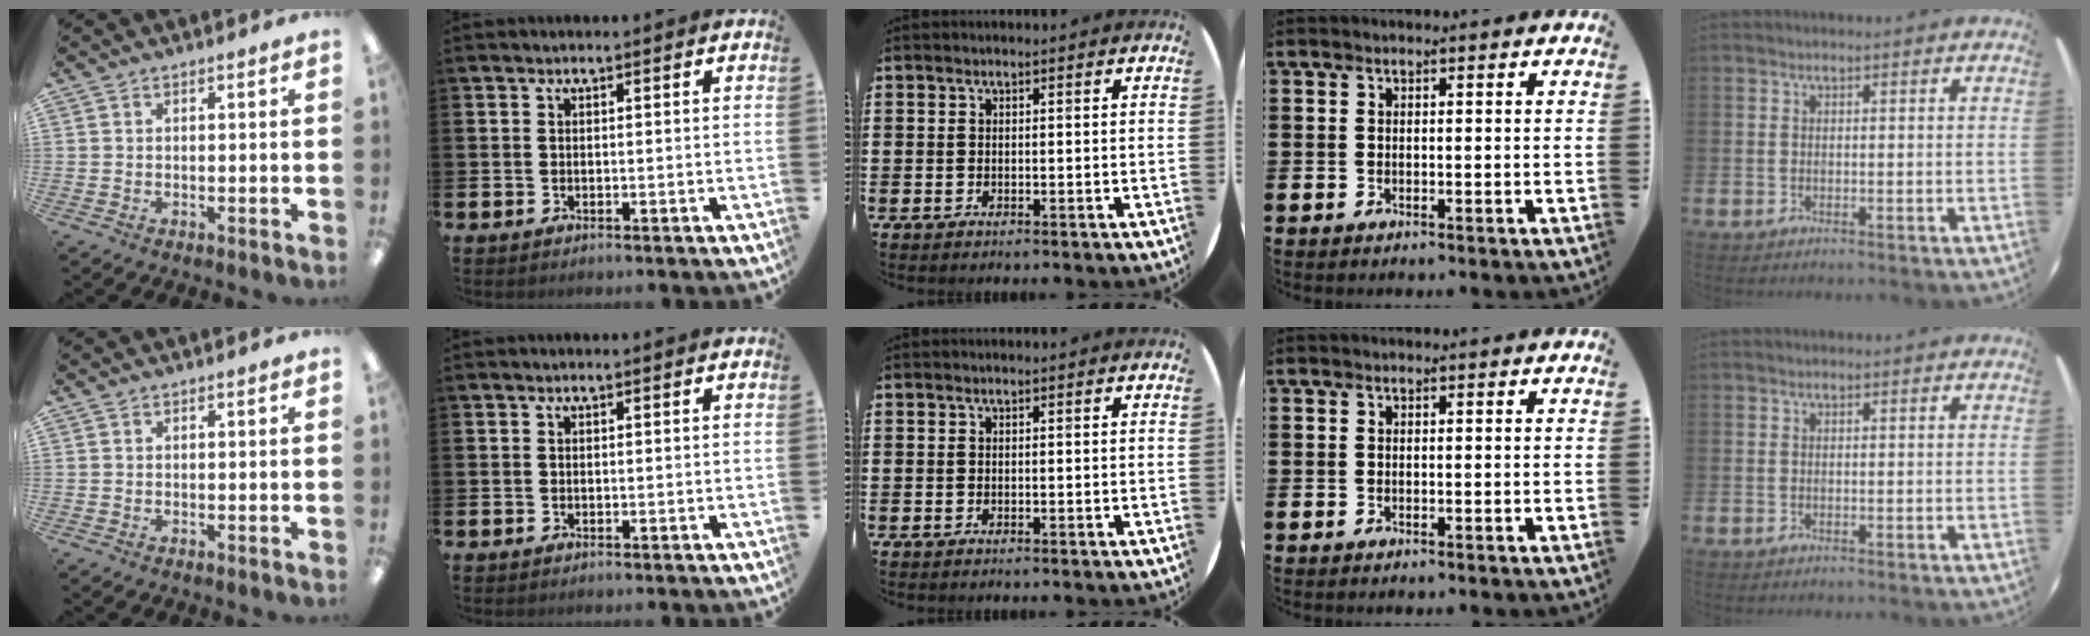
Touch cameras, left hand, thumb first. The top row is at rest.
{}